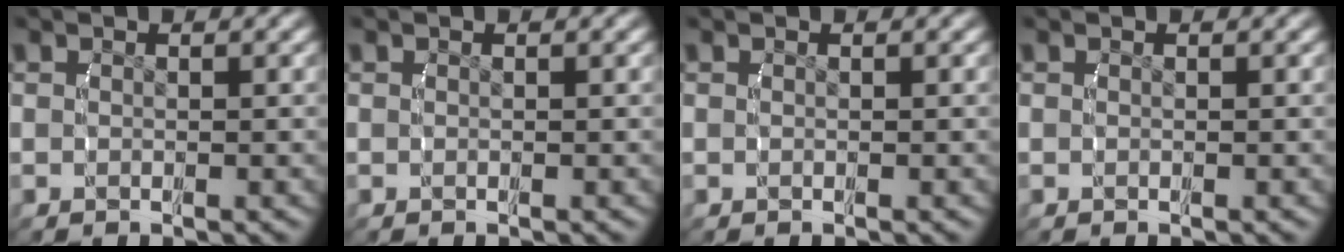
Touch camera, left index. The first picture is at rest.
{"total": 0.0}
{"total": 0.0}
{"total": 0.0}